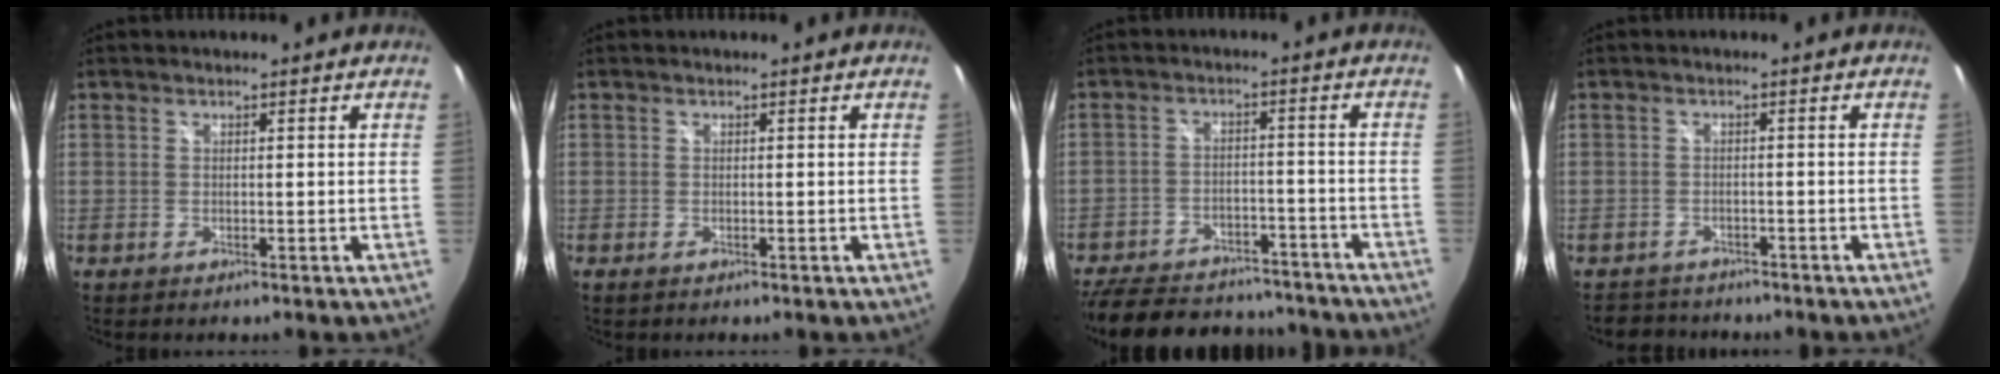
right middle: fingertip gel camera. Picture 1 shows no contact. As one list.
[{"total": 0.7, "force": [-0.4, 0.3, 0.5], "torque": [-0.009, -0.003, -0.007]}, {"total": 23.9, "force": [-19.8, 9.6, 9.4], "torque": [-0.211, 0.020, -0.262]}, {"total": 3.3, "force": [-3.0, 1.4, -0.2], "torque": [-0.005, 0.014, -0.052]}]